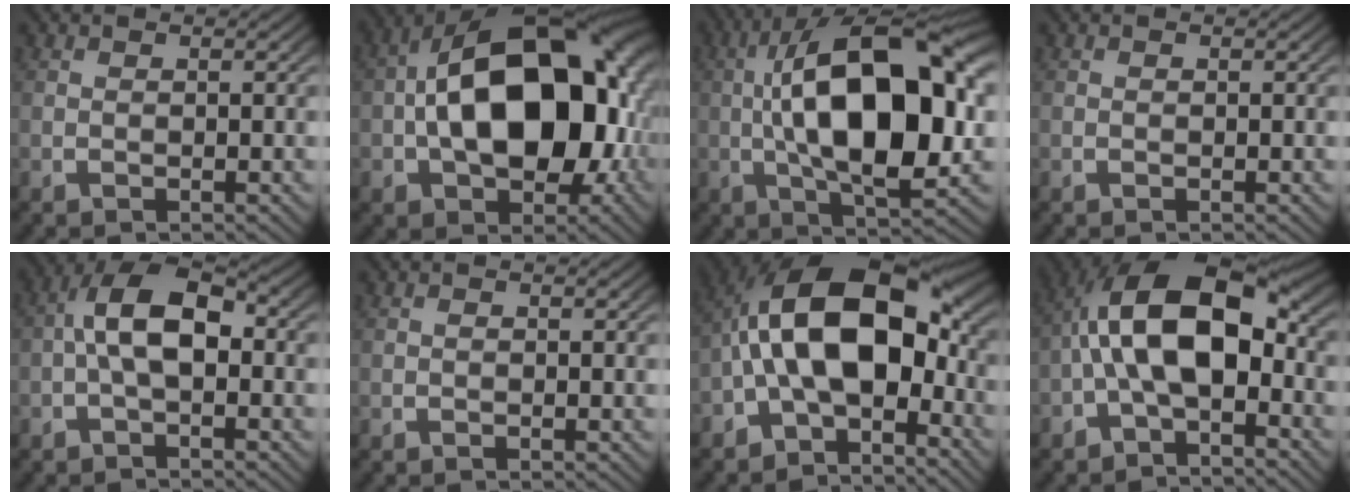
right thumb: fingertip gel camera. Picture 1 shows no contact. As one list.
[{"total": 20.7, "force": [0.2, 13.3, 15.9], "torque": [-0.277, -0.045, 0.023]}, {"total": 17.0, "force": [0.2, 8.7, 14.6], "torque": [-0.262, -0.032, 0.017]}, {"total": 0.0}, {"total": 7.3, "force": [0.1, 4.4, 5.8], "torque": [-0.109, -0.006, -0.002]}, {"total": 0.0}, {"total": 15.2, "force": [-0.7, 9.1, 12.1], "torque": [-0.228, -0.030, -0.004]}, {"total": 12.1, "force": [-0.4, 7.1, 9.7], "torque": [-0.190, -0.019, -0.002]}]